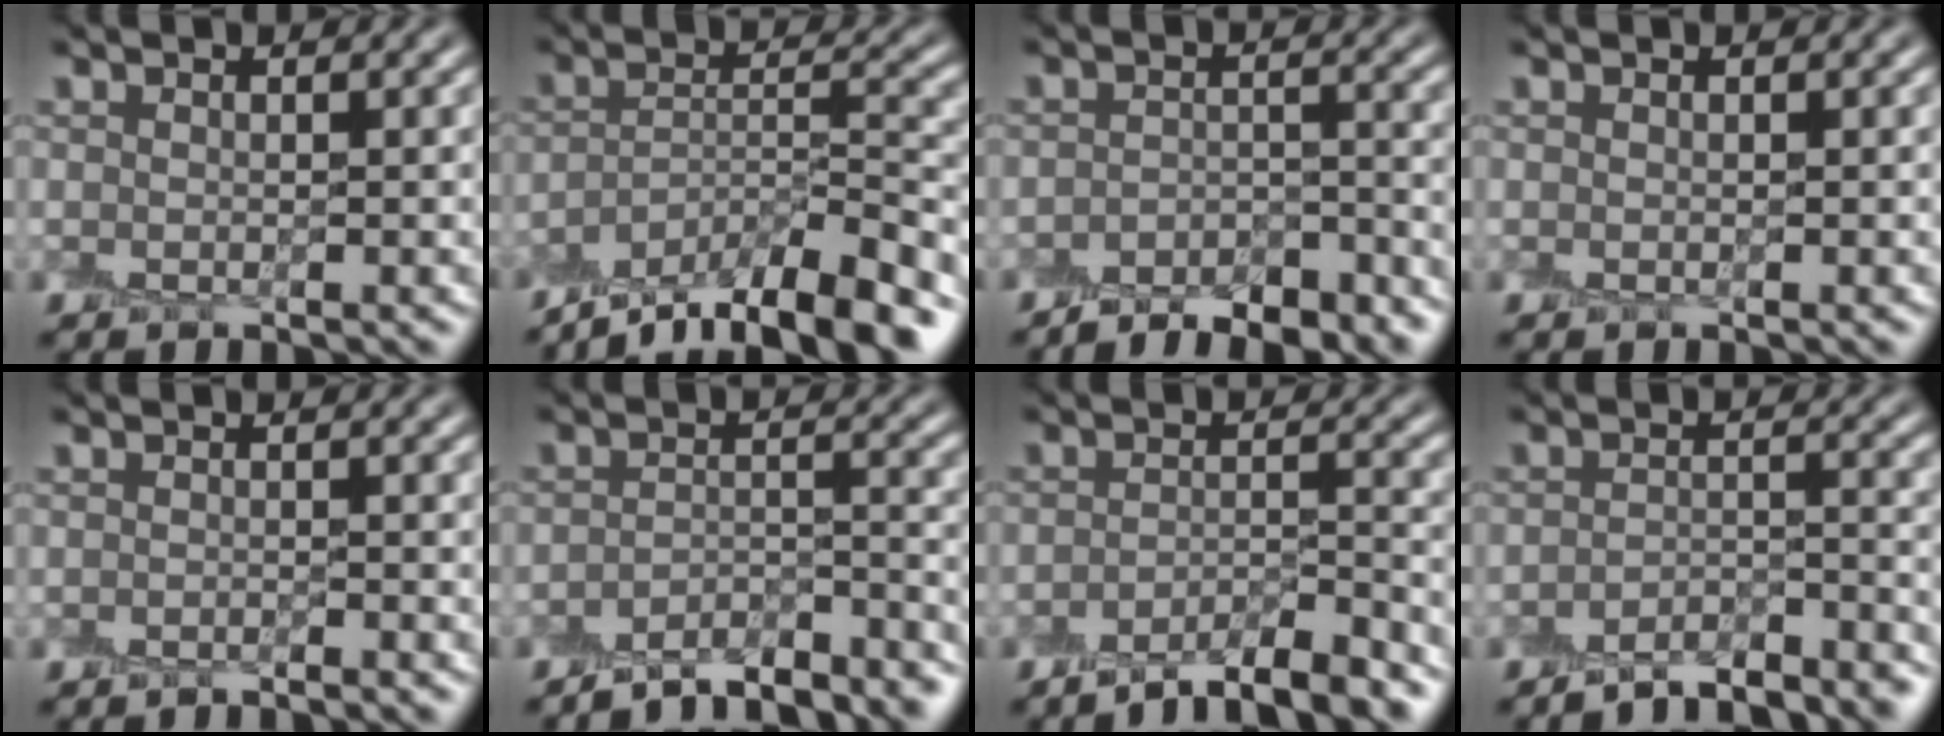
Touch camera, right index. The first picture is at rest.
{"total": 9.7, "force": [-7.6, 2.6, 5.4], "torque": [-0.084, 0.001, -0.133]}
{"total": 5.5, "force": [-4.8, 1.6, 2.2], "torque": [-0.030, 0.000, -0.070]}
{"total": 0.0}
{"total": 0.7, "force": [-0.7, -0.1, 0.1], "torque": [0.003, 0.001, -0.014]}
{"total": 6.1, "force": [-5.4, 1.4, 2.5], "torque": [-0.034, 0.002, -0.083]}
{"total": 6.2, "force": [-4.8, 1.4, 3.6], "torque": [-0.049, 0.004, -0.075]}
{"total": 5.0, "force": [-4.4, 1.1, 2.0], "torque": [-0.026, 0.005, -0.068]}